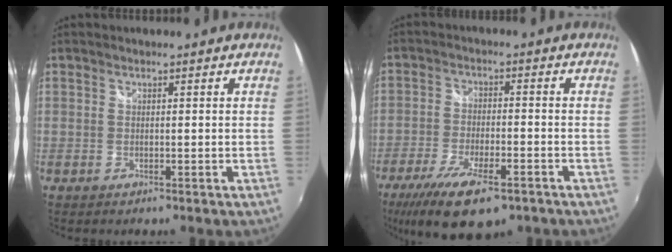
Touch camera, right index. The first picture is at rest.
{"total": 14.4, "force": [-9.4, 4.7, 9.9], "torque": [-0.209, -0.043, -0.160]}